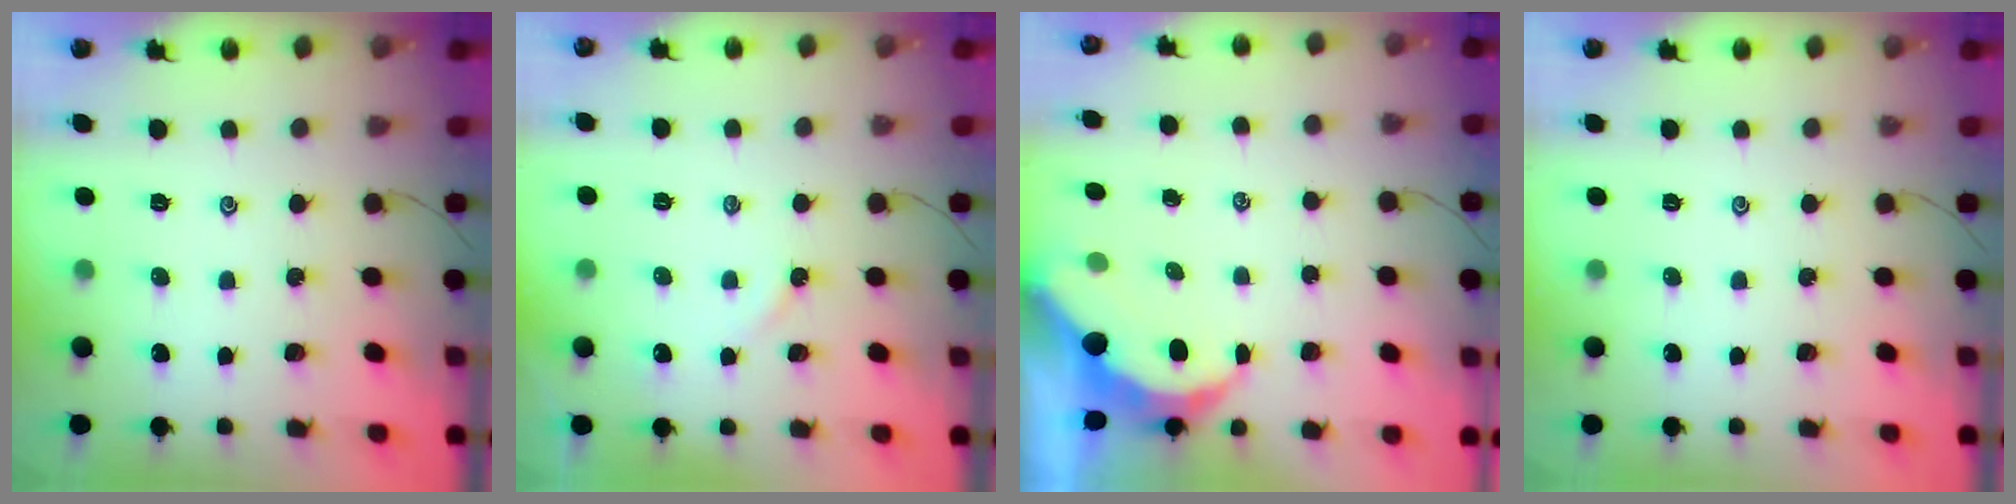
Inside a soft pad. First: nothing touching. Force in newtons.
{"total": 2.7, "press": 2.7, "slide": 0.5}
{"total": 6.5, "press": 6.4, "slide": 0.9}
{"total": 0.0}